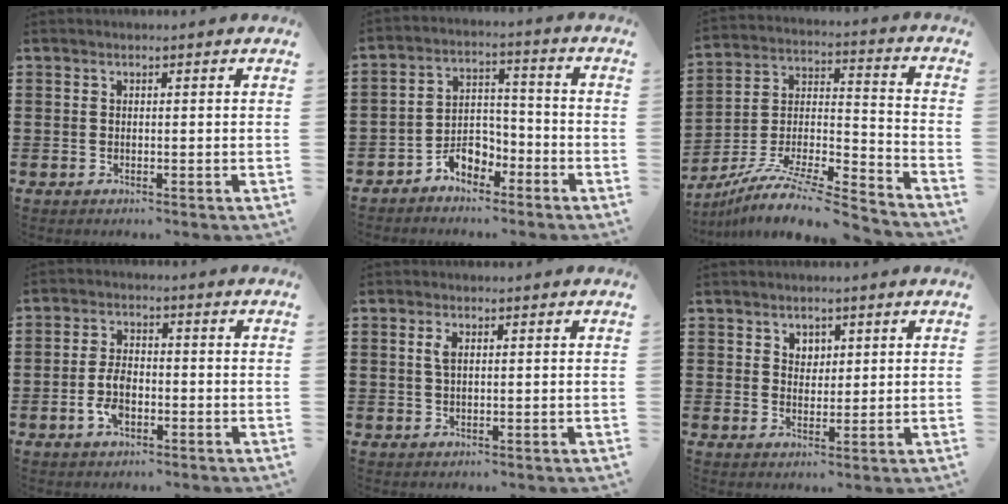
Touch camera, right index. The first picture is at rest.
{"total": 5.0, "force": [-3.7, 2.8, 1.8], "torque": [-0.040, 0.015, -0.073]}
{"total": 9.9, "force": [-8.6, 1.2, 4.6], "torque": [-0.092, 0.005, -0.177]}
{"total": 4.9, "force": [-1.6, 2.5, 3.9], "torque": [-0.090, -0.002, -0.032]}
{"total": 0.0}
{"total": 1.9, "force": [1.0, 1.1, -1.1], "torque": [0.018, 0.006, 0.020]}